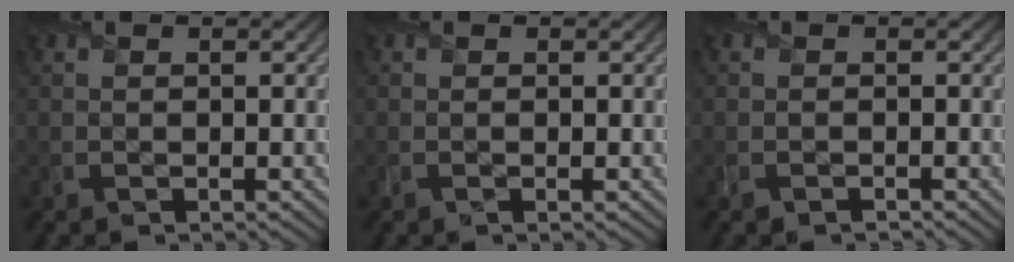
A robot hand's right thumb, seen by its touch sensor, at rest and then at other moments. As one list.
[{"total": 0.0}, {"total": 0.7, "force": [-0.6, 0.2, -0.3], "torque": [0.007, 0.000, -0.013]}]